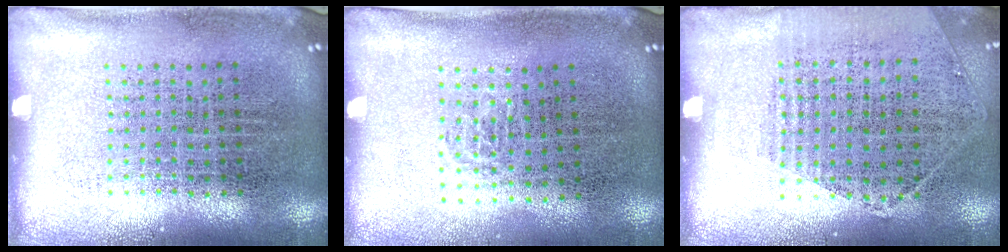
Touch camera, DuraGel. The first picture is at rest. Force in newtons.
{"total": 0.5, "press": 0.4, "slide": 0.4}
{"total": 1.2, "press": 1.0, "slide": 0.7}